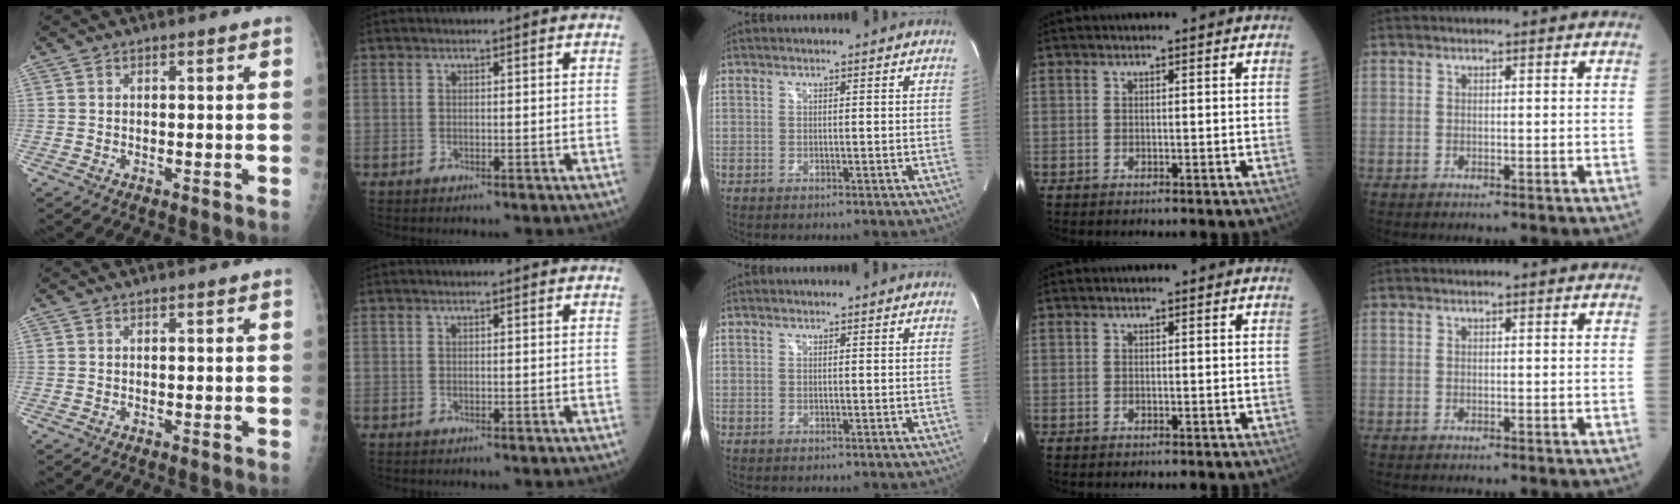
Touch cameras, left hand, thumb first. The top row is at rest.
{}